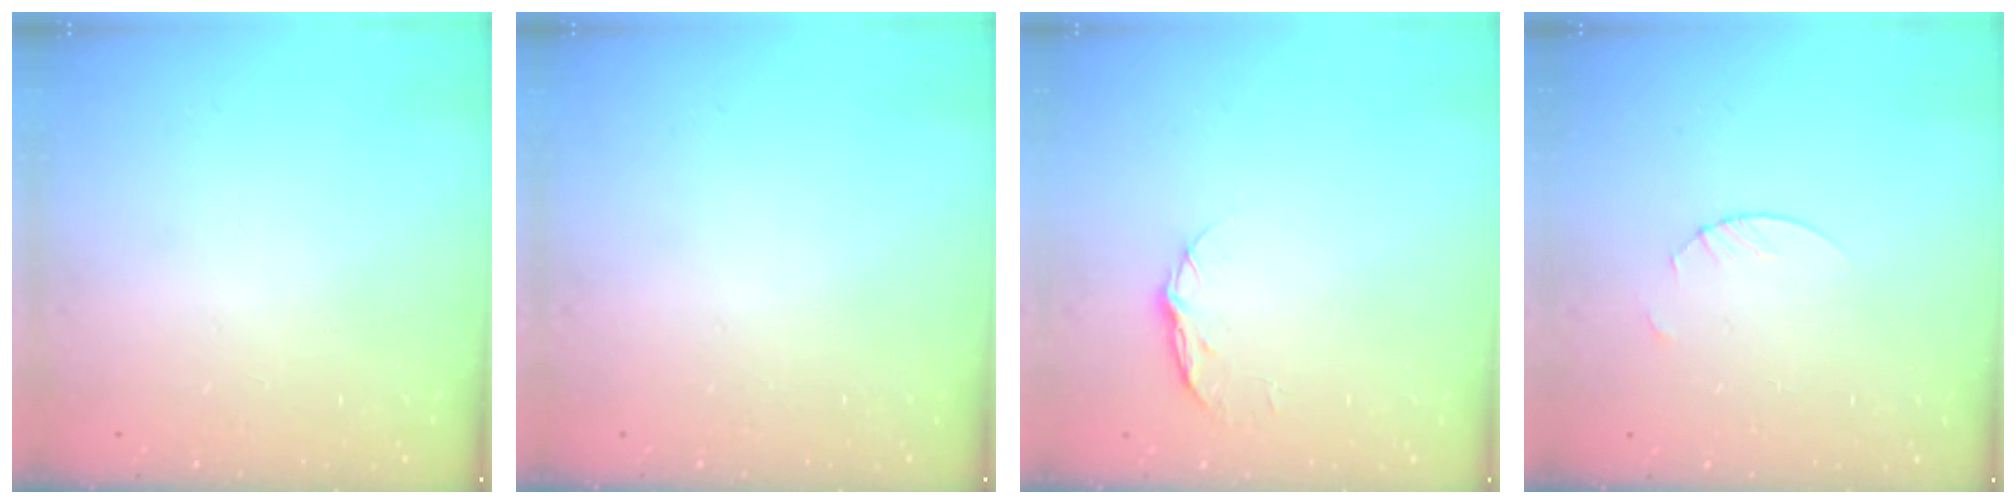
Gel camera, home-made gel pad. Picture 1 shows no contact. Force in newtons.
{"total": 0.0}
{"total": 5.2, "press": 5.2, "slide": 0.7}
{"total": 1.9, "press": 1.9, "slide": 0.2}